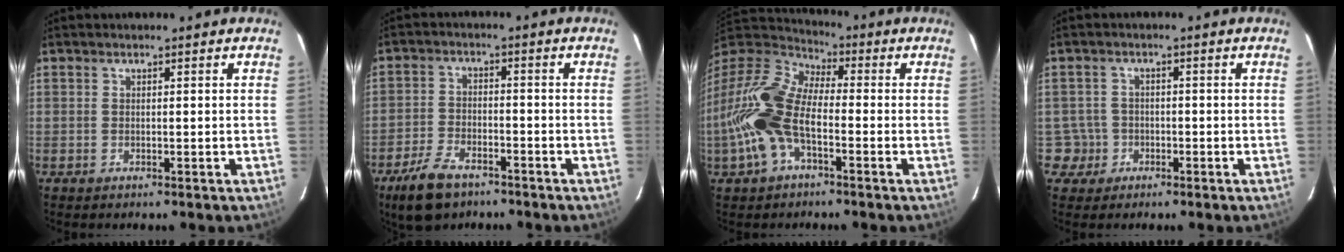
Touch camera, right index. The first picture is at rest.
{"total": 8.7, "force": [-6.2, 4.4, 4.4], "torque": [-0.121, -0.001, -0.112]}
{"total": 18.0, "force": [-4.9, 9.2, 14.7], "torque": [-0.305, -0.004, -0.107]}
{"total": 4.0, "force": [-1.3, 3.7, -0.4], "torque": [0.006, 0.021, -0.022]}